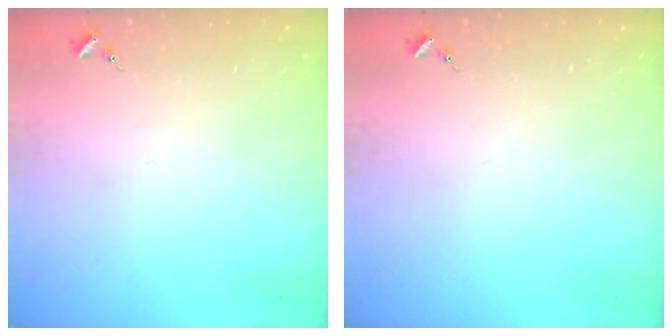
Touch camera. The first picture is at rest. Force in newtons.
{"total": 0.0}